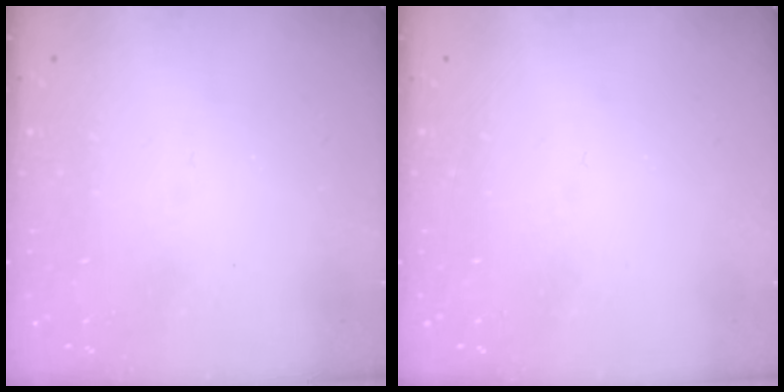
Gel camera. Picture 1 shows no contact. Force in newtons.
{"total": 0.0}